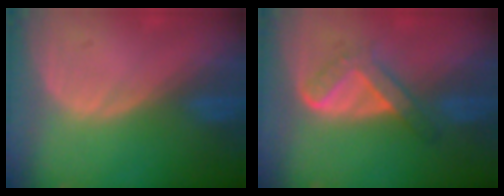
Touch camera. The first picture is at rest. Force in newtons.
{"total": 4.8, "press": 4.7, "slide": 0.7}